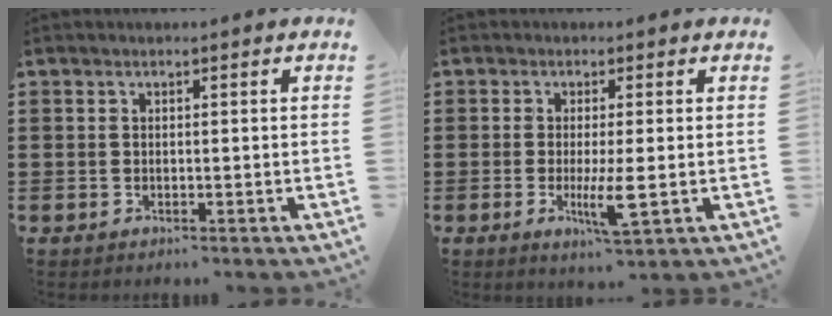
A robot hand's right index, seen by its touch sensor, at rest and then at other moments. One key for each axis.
{"total": 6.9, "fx": -2.1, "fy": 3.1, "fz": 5.8, "tx": -0.094, "ty": -0.006, "tz": -0.040}